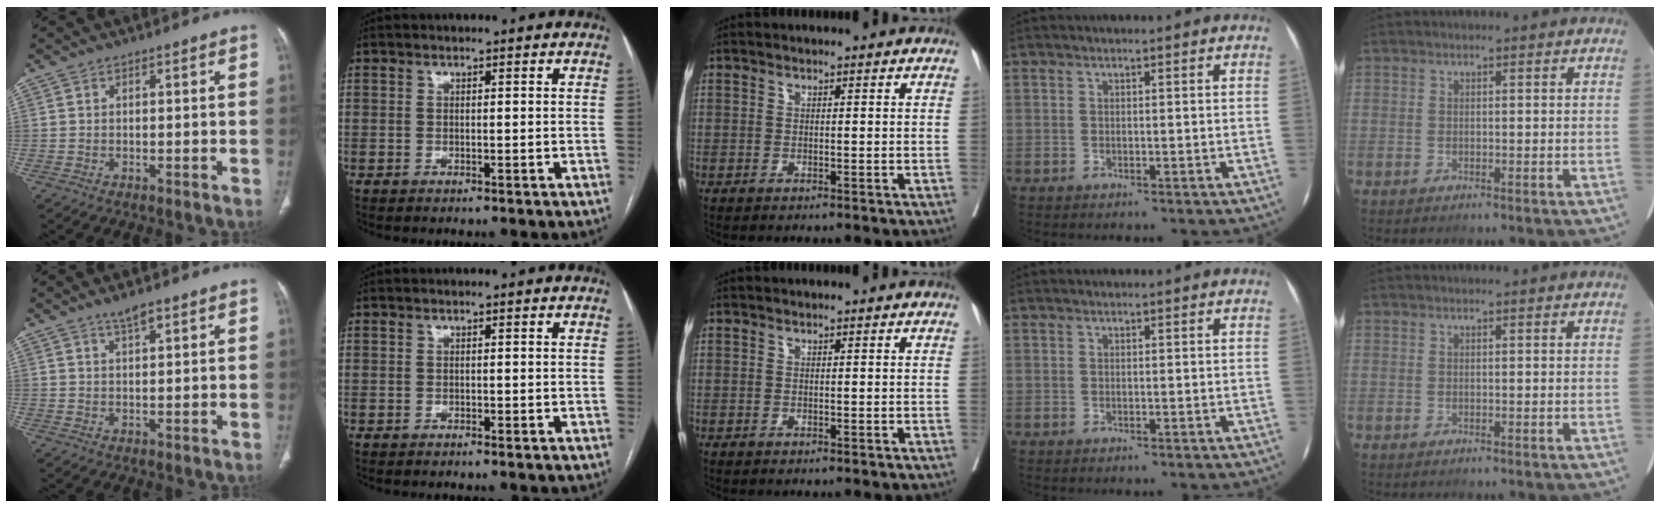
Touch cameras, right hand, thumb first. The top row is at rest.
{"thumb": {"total": 2.5, "force": [1.8, 0.4, 1.8], "torque": [-0.033, -0.008, 0.032]}}